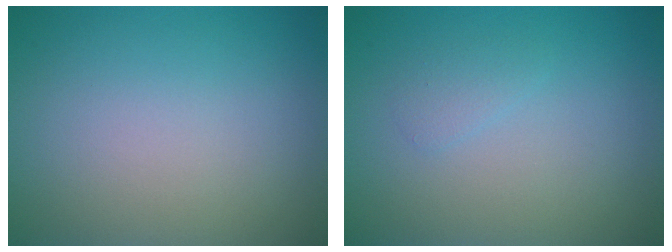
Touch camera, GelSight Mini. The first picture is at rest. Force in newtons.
{"total": 0.9, "press": 0.9, "slide": 0.0}